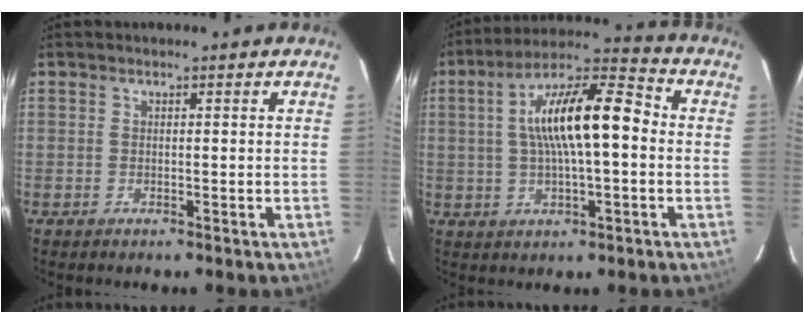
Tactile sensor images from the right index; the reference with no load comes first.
{"total": 14.8, "force": [0.8, 4.3, 14.1], "torque": [-0.246, 0.026, 0.007]}